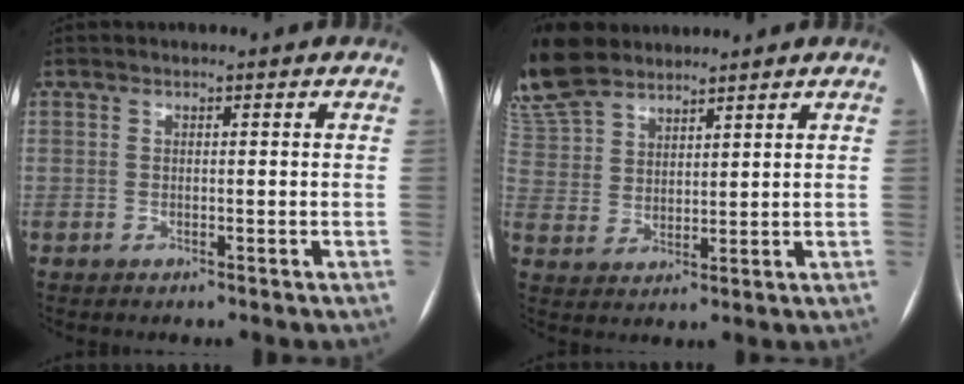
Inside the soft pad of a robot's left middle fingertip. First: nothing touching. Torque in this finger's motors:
{"motor_torque": [0.36, -0.36, 1.05, 0.21]}